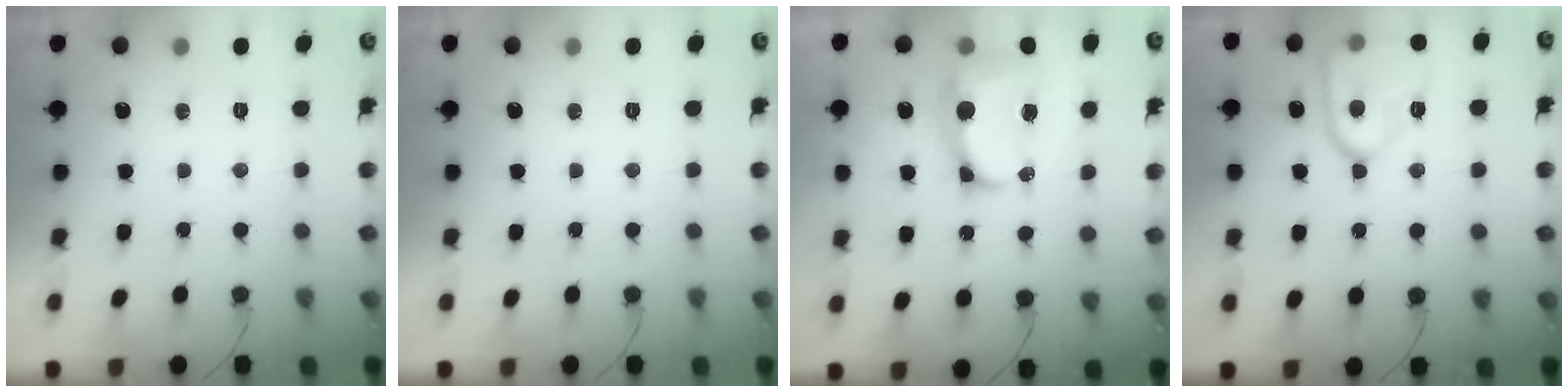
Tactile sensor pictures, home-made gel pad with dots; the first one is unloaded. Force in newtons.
{"total": 0.0}
{"total": 14.7, "press": 14.5, "slide": 2.2}
{"total": 14.2, "press": 14.1, "slide": 1.4}